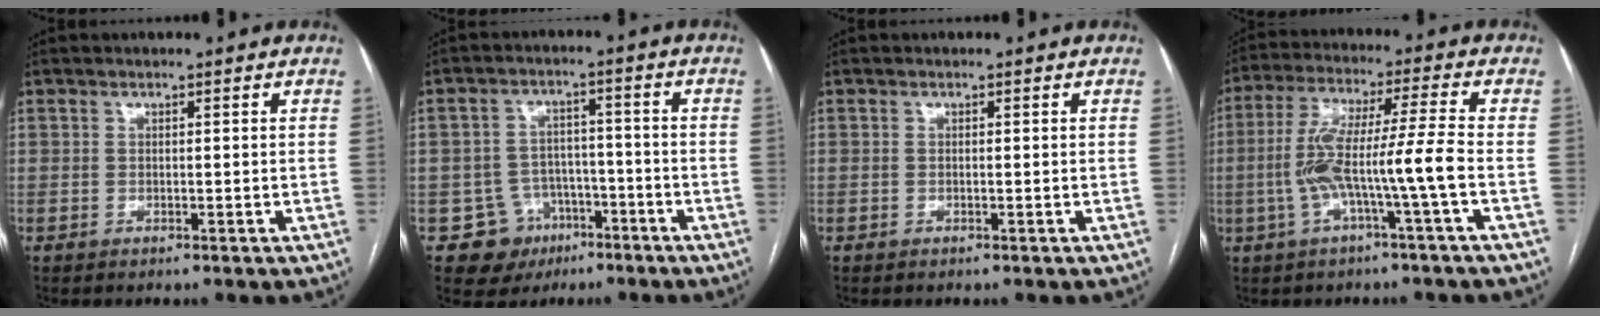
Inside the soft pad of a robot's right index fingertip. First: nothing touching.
{"total": 8.0, "force": [-3.9, 6.9, 0.7], "torque": [-0.002, 0.018, -0.049]}
{"total": 0.0}
{"total": 10.4, "force": [-2.7, -0.6, 10.1], "torque": [-0.207, 0.022, -0.050]}